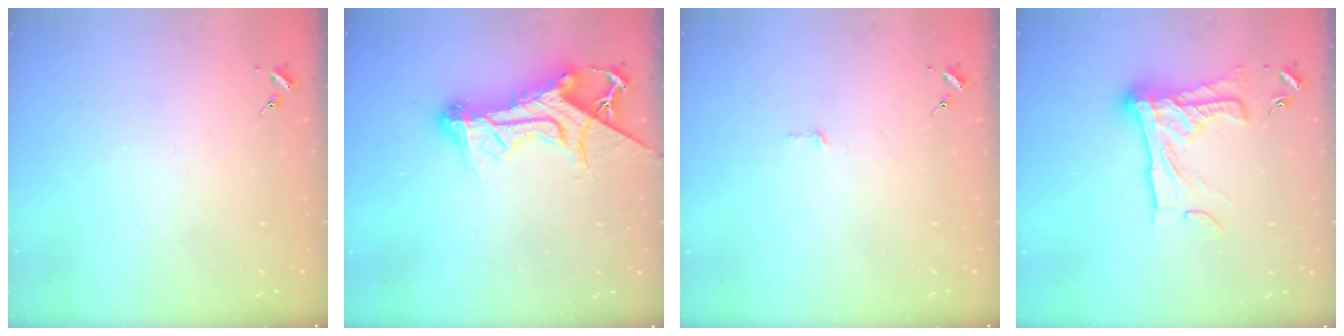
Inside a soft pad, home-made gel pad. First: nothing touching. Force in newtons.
{"total": 16.3, "press": 16.3, "slide": 1.3}
{"total": 2.4, "press": 2.4, "slide": 0.2}
{"total": 20.0, "press": 20.0, "slide": 1.5}